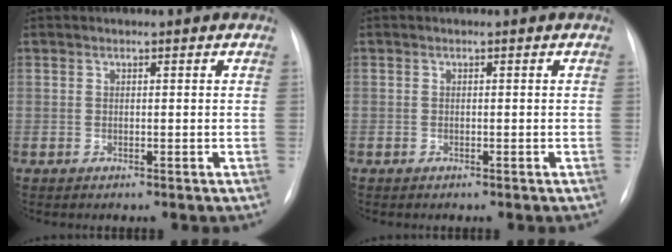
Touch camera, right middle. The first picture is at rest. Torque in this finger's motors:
{"motor_torque": [1.11, -1.04, 0.37, -0.06]}